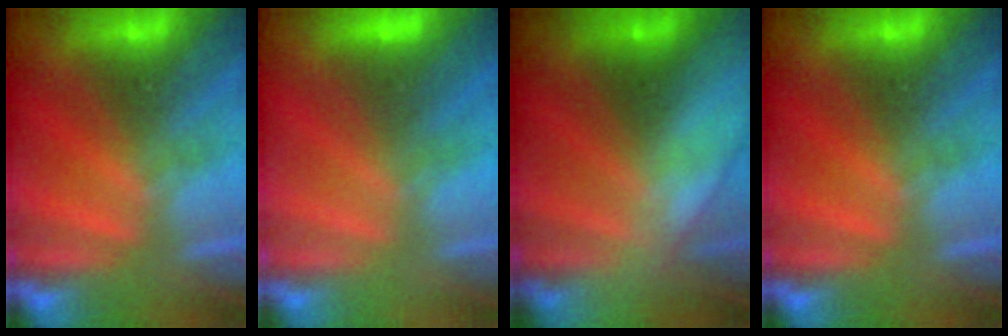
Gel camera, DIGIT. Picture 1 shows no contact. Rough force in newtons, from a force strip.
{"total": 1.9}
{"total": 3.0}
{"total": 0.0}